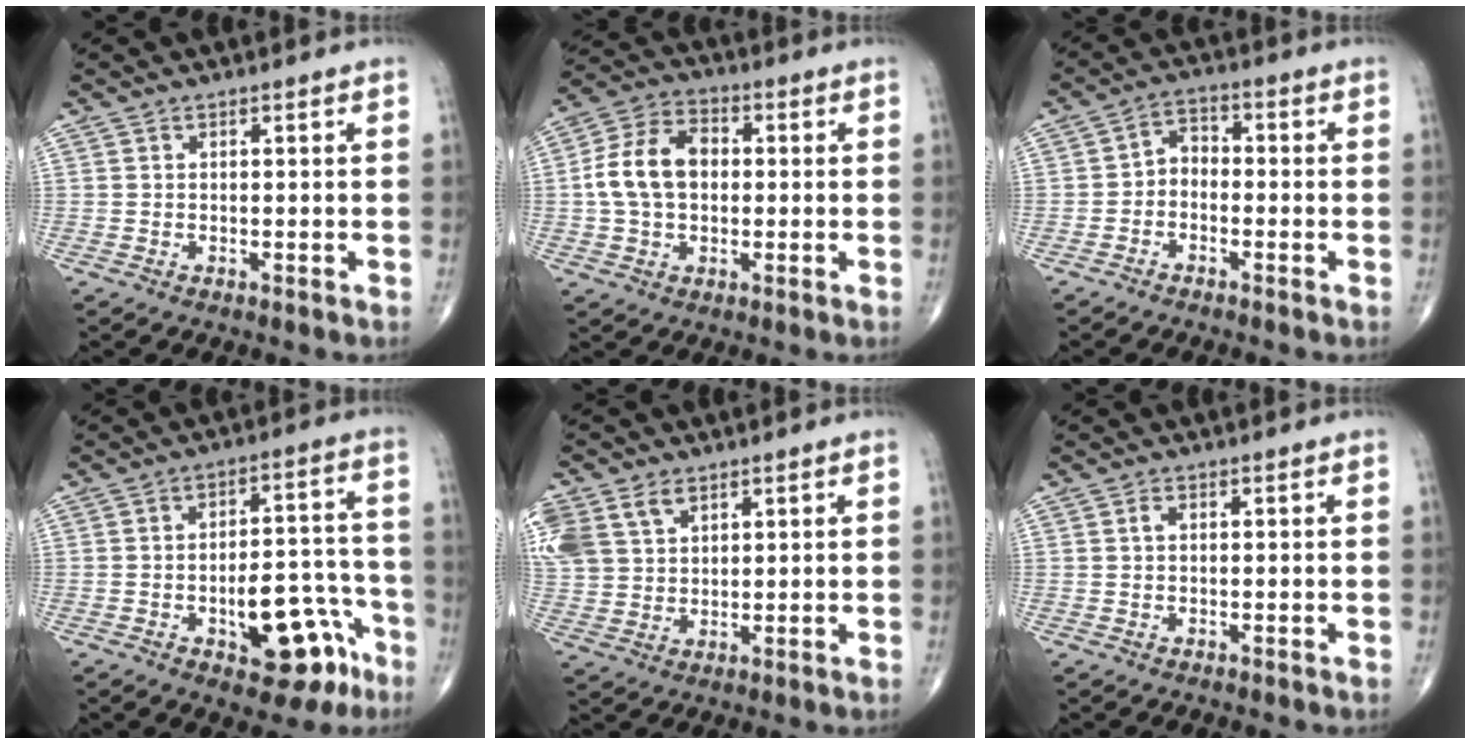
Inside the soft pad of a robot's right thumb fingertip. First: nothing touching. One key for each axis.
{"total": 11.4, "fx": 0.3, "fy": 8.0, "fz": 8.1, "tx": -0.145, "ty": 0.027, "tz": -0.002}
{"total": 4.0, "fx": -1.4, "fy": 2.9, "fz": 2.4, "tx": -0.025, "ty": 0.027, "tz": -0.039}
{"total": 15.1, "fx": -6.8, "fy": 7.1, "fz": 11.5, "tx": -0.123, "ty": 0.057, "tz": -0.083}
{"total": 16.2, "fx": 7.1, "fy": 11.7, "fz": 8.6, "tx": -0.233, "ty": 0.027, "tz": 0.149}
{"total": 1.1, "fx": 0.1, "fy": 0.7, "fz": 0.9, "tx": -0.016, "ty": 0.003, "tz": 0.001}